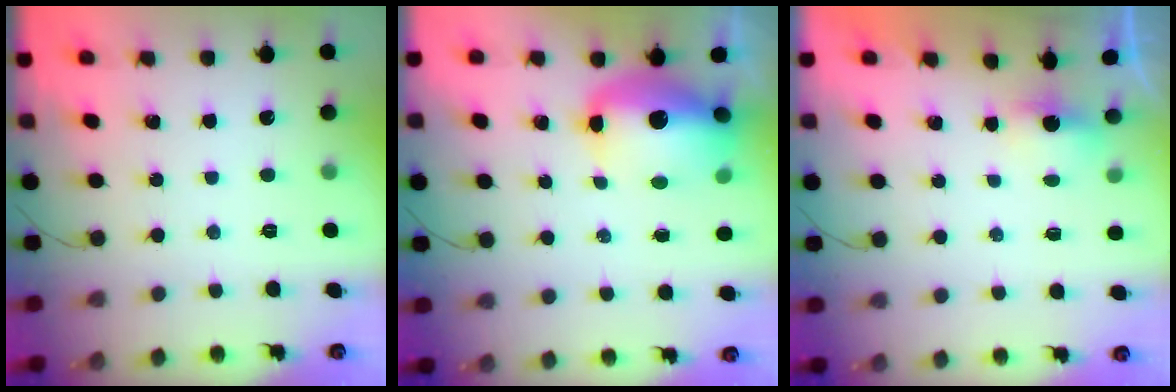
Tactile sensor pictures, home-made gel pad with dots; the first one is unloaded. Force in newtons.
{"total": 13.0, "press": 12.7, "slide": 2.9}
{"total": 2.7, "press": 2.6, "slide": 0.7}